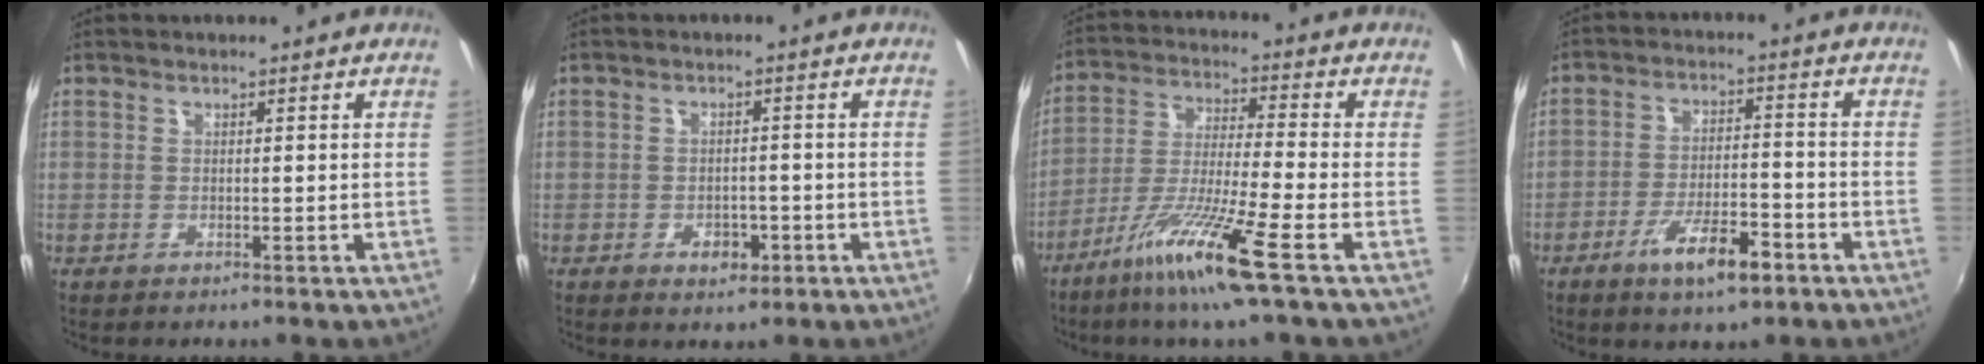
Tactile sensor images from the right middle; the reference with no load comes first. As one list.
[{"total": 3.6, "force": [-1.8, 2.5, 1.9], "torque": [-0.037, 0.000, -0.020]}, {"total": 11.7, "force": [-7.1, -0.9, 9.3], "torque": [-0.199, -0.012, -0.133]}, {"total": 9.1, "force": [-5.4, 2.6, 6.8], "torque": [-0.135, -0.008, -0.089]}]